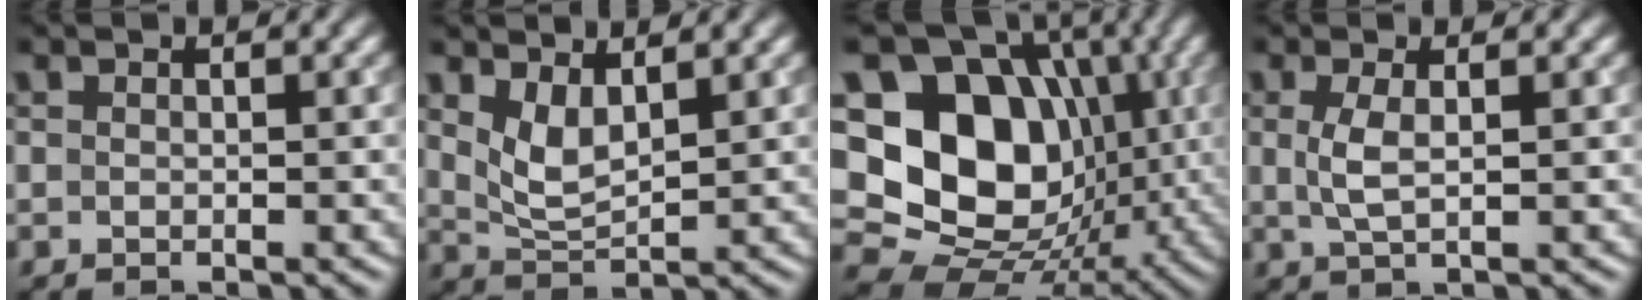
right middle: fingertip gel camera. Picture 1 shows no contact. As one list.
[{"total": 3.2, "force": [1.6, 1.3, 2.4], "torque": [-0.056, -0.007, 0.038]}, {"total": 16.7, "force": [1.6, 13.4, 9.8], "torque": [-0.174, 0.012, 0.019]}, {"total": 2.2, "force": [0.3, 0.6, 2.1], "torque": [-0.050, 0.001, 0.006]}]